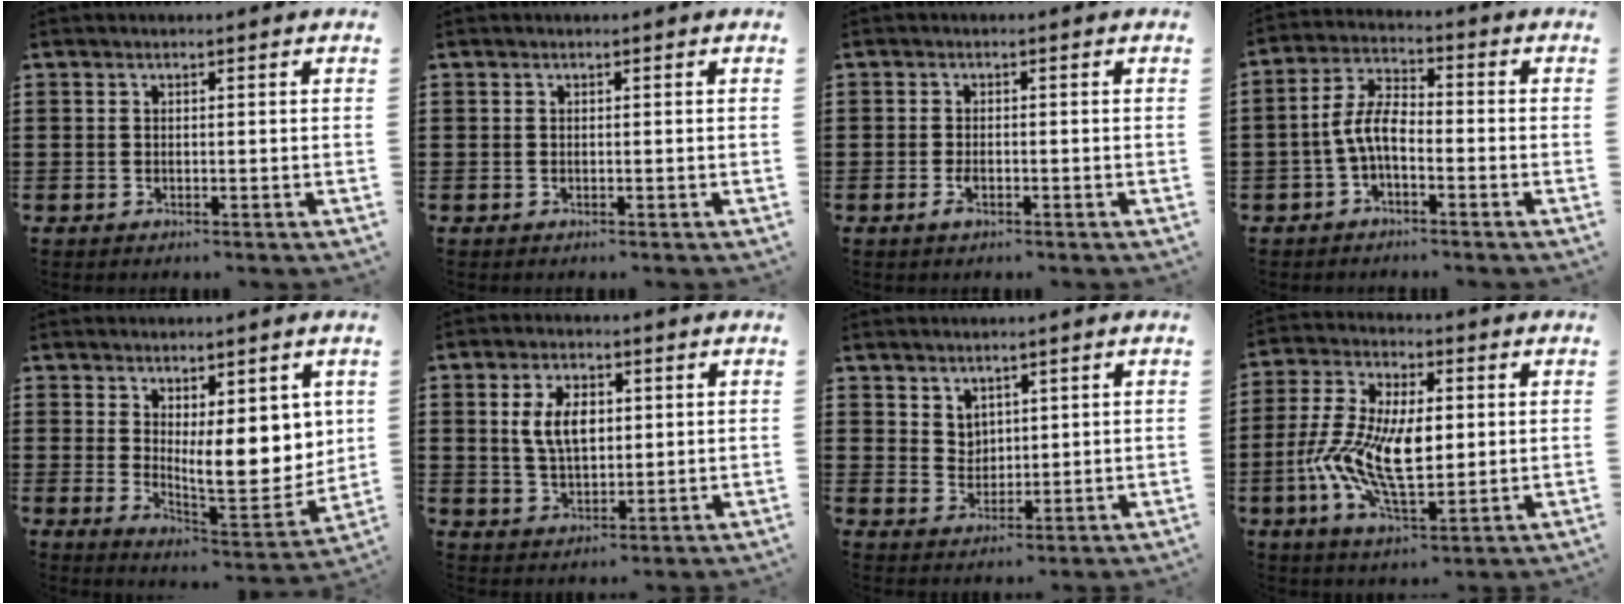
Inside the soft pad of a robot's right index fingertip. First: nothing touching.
{"total": 0.0}
{"total": 1.8, "force": [-0.8, 0.6, 1.6], "torque": [-0.039, -0.008, -0.015]}
{"total": 6.2, "force": [-1.9, 2.7, 5.3], "torque": [-0.128, 0.002, -0.044]}
{"total": 8.3, "force": [3.0, 3.7, 6.8], "torque": [-0.091, -0.033, 0.054]}
{"total": 6.4, "force": [1.3, 3.6, 5.1], "torque": [-0.108, 0.007, 0.016]}
{"total": 3.5, "force": [2.7, 2.2, 0.2], "torque": [-0.015, 0.002, 0.054]}
{"total": 11.9, "force": [-0.9, 5.8, 10.3], "torque": [-0.234, -0.009, -0.019]}